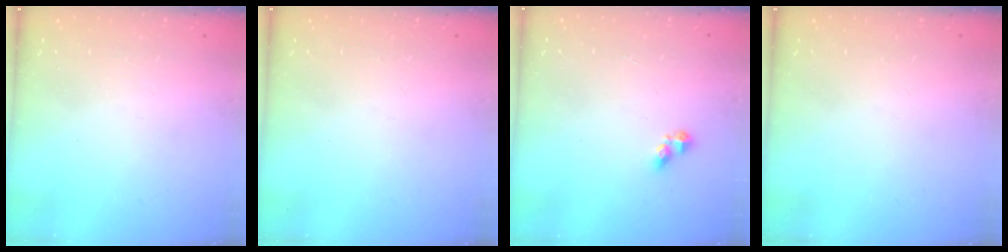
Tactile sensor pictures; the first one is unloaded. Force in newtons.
{"total": 0.0}
{"total": 3.4, "press": 3.4, "slide": 0.6}
{"total": 0.0}